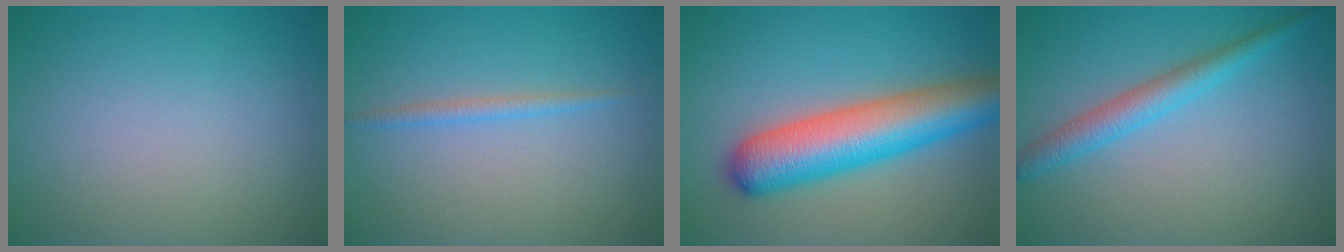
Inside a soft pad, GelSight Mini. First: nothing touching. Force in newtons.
{"total": 1.2, "press": 1.2, "slide": 0.1}
{"total": 8.7, "press": 8.7, "slide": 0.4}
{"total": 3.0, "press": 3.0, "slide": 0.1}